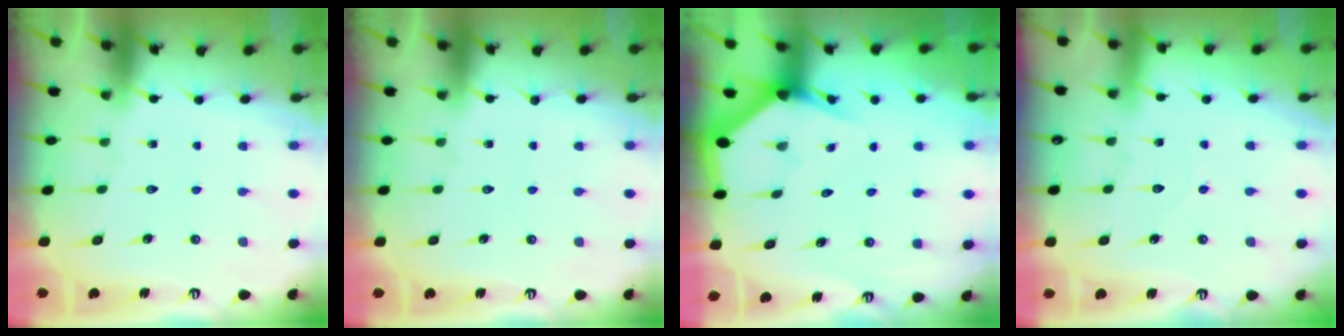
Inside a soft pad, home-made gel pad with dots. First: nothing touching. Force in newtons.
{"total": 0.0}
{"total": 3.0, "press": 3.0, "slide": 0.1}
{"total": 3.0, "press": 3.0, "slide": 0.3}